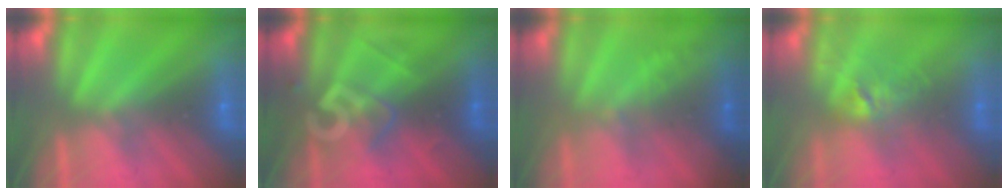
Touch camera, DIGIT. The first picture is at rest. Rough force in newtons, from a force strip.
{"total": 2.7}
{"total": 1.9}
{"total": 2.9}